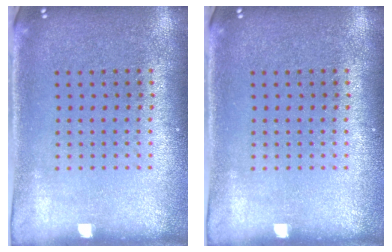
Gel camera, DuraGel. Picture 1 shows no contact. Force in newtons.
{"total": 0.0}